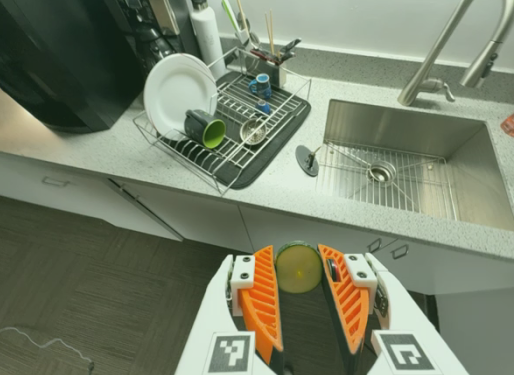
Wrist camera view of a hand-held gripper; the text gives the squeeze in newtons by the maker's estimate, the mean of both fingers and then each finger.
{"total": 7.2, "left": 7.0, "right": 7.3}